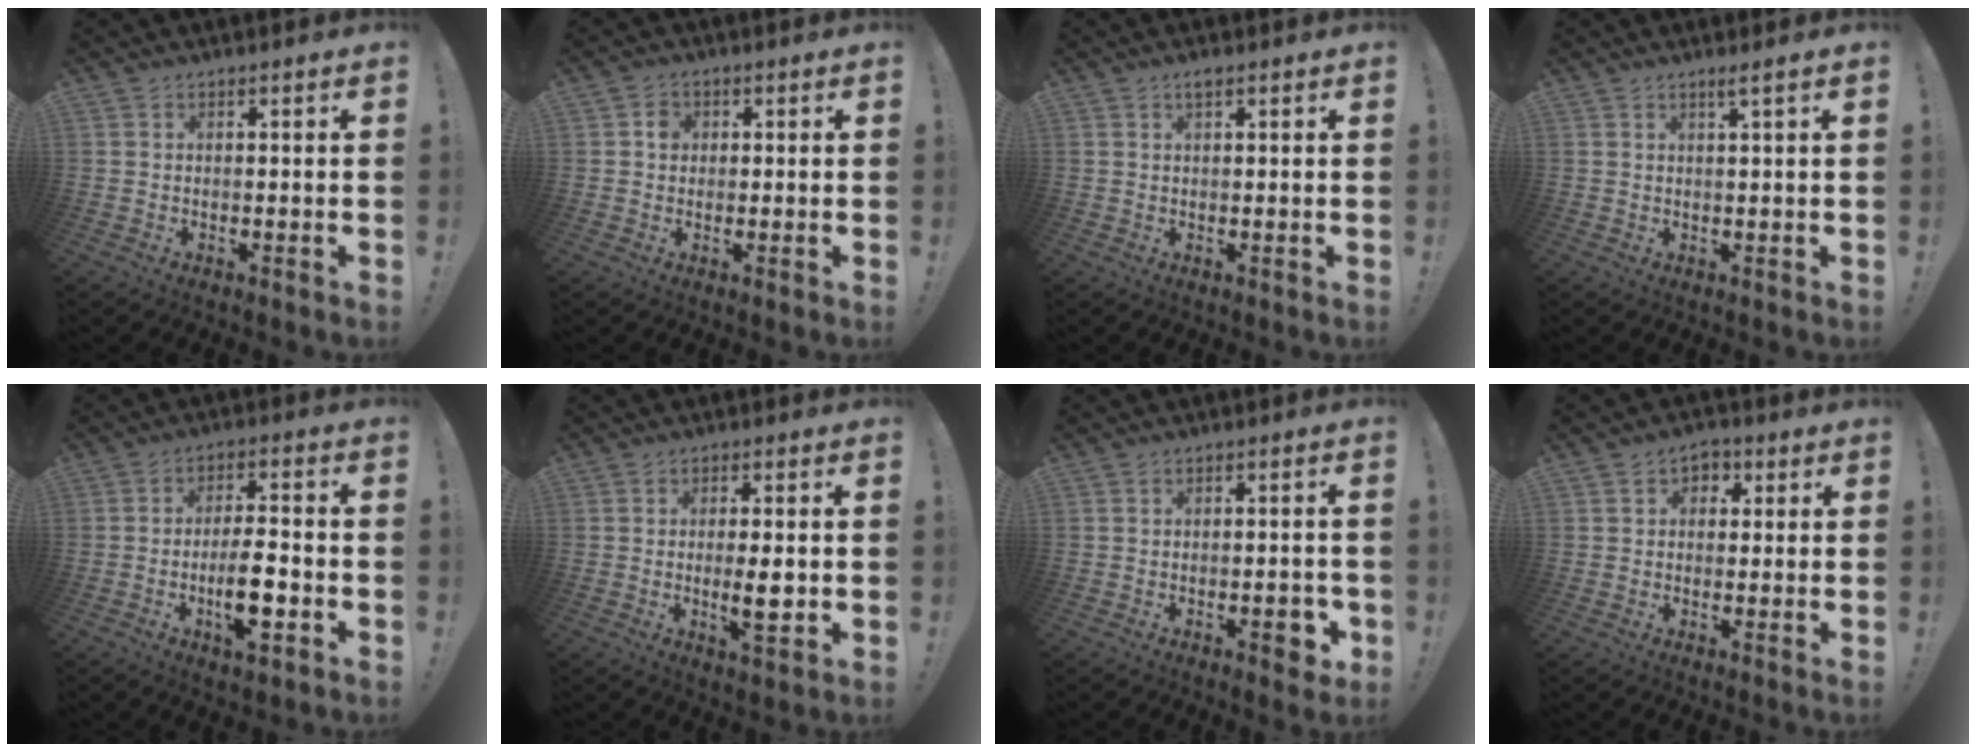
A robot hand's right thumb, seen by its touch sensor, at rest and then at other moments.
{"total": 3.0, "force": [0.2, 2.6, 1.3], "torque": [-0.006, 0.001, -0.002]}
{"total": 1.3, "force": [0.9, 0.2, 0.9], "torque": [-0.017, 0.000, 0.016]}
{"total": 2.3, "force": [1.3, -0.6, 1.8], "torque": [-0.035, -0.003, 0.019]}
{"total": 10.4, "force": [-3.2, 3.1, 9.4], "torque": [-0.165, 0.009, -0.056]}
{"total": 6.7, "force": [-1.0, 1.4, 6.5], "torque": [-0.101, -0.006, -0.016]}
{"total": 5.2, "force": [-2.0, 1.9, 4.4], "torque": [-0.052, 0.005, -0.030]}
{"total": 4.0, "force": [0.9, 3.5, 1.7], "torque": [-0.019, 0.003, 0.015]}